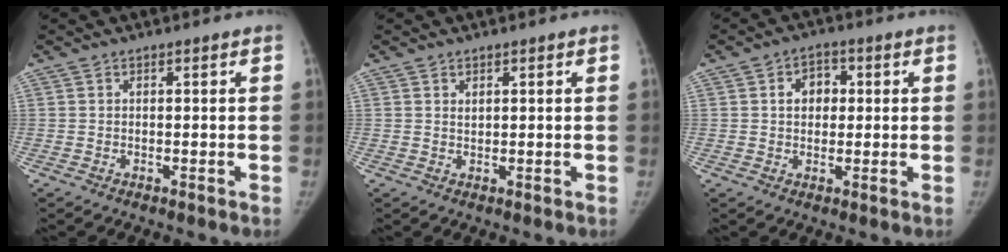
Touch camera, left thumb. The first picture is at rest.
{"total": 0.9, "force": [0.6, 0.5, 0.5], "torque": [0.002, -0.005, 0.010]}
{"total": 5.2, "force": [1.0, 4.0, 3.2], "torque": [-0.022, 0.007, 0.011]}